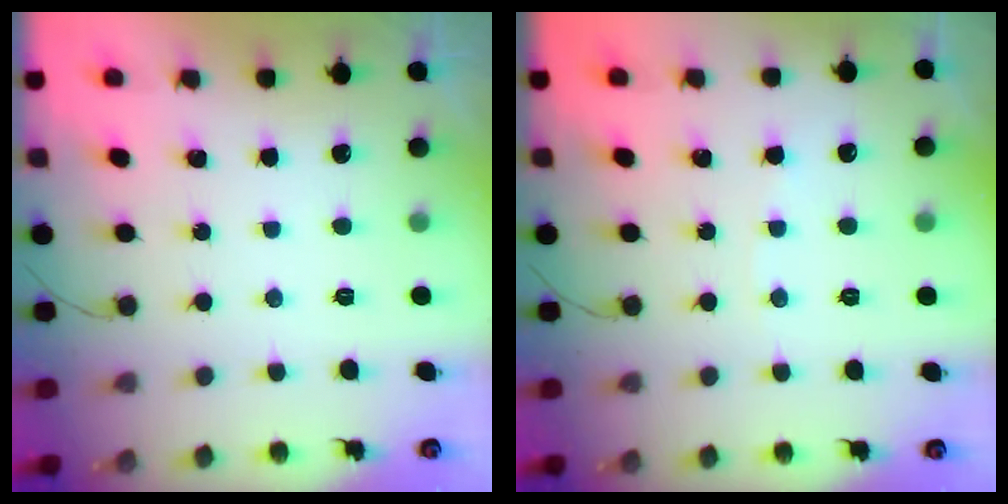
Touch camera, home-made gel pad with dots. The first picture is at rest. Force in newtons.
{"total": 2.6, "press": 2.6, "slide": 0.3}